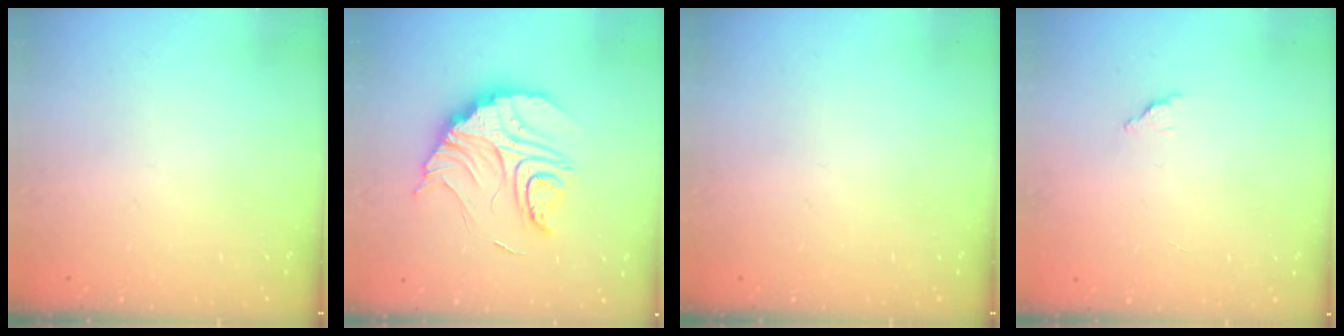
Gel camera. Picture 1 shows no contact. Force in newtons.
{"total": 15.8, "press": 15.8, "slide": 1.3}
{"total": 0.0}
{"total": 1.4, "press": 1.4, "slide": 0.1}